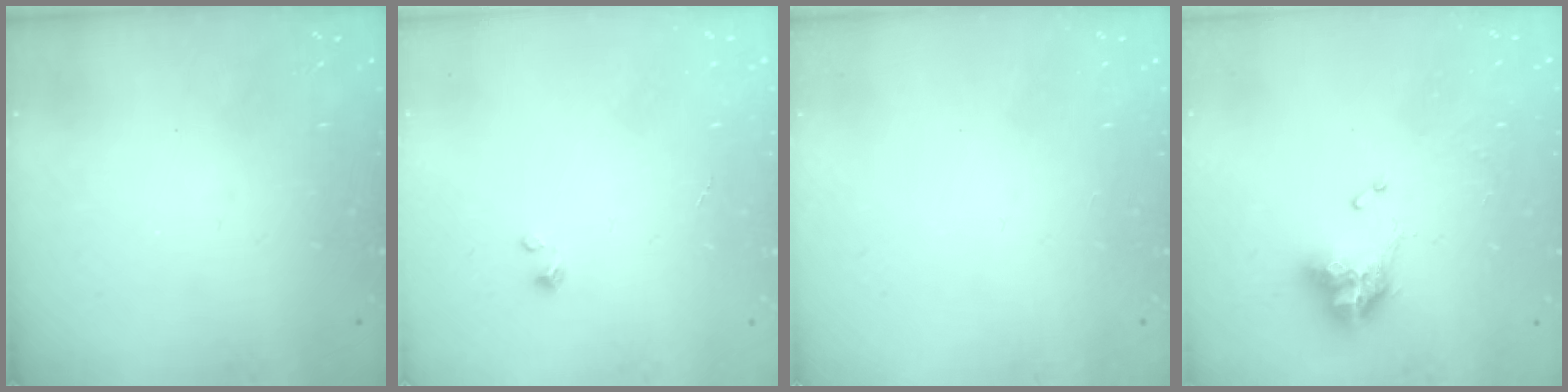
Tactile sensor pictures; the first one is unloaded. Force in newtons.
{"total": 0.6, "press": 0.6, "slide": 0.1}
{"total": 0.0}
{"total": 10.4, "press": 10.3, "slide": 1.1}